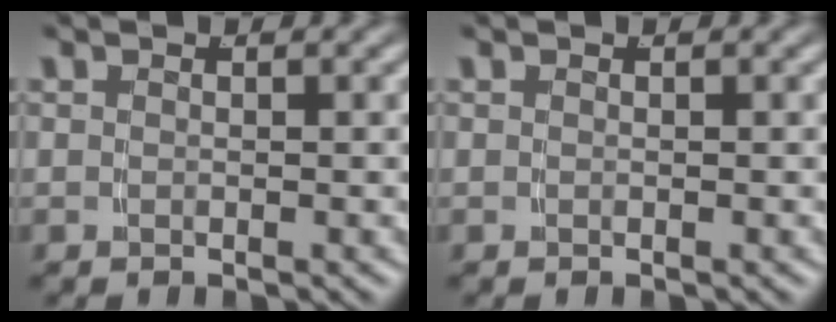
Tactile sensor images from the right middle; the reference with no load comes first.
{"total": 0.0}